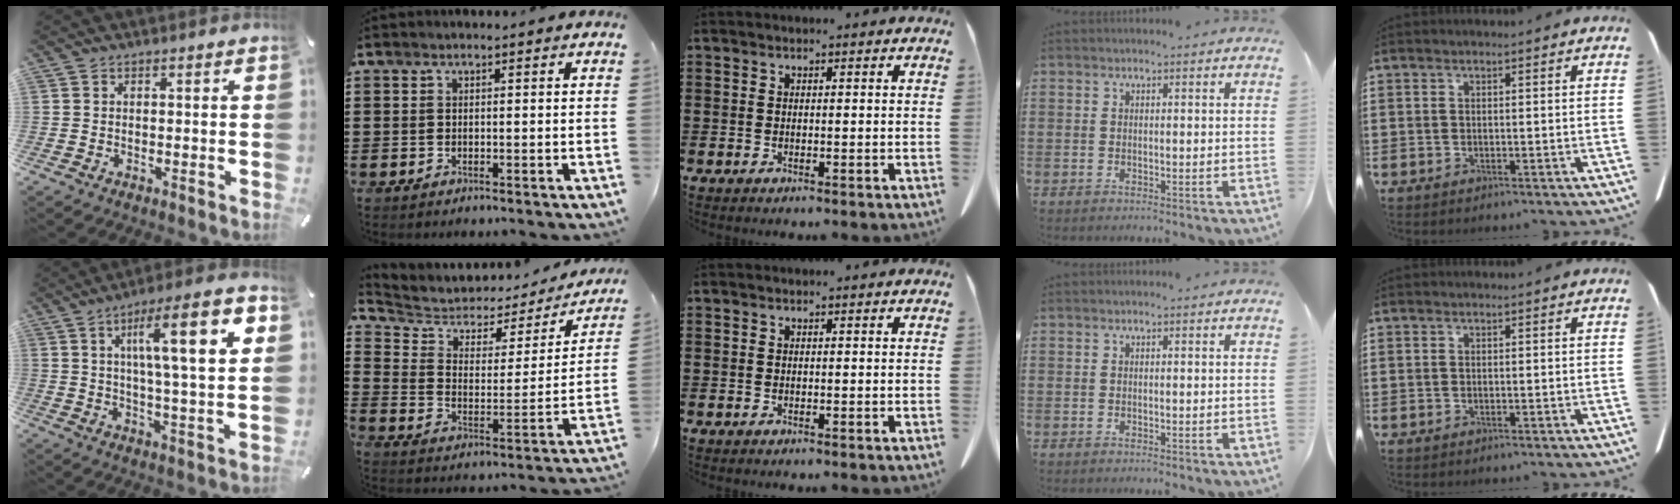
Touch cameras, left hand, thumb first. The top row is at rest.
{"thumb": {"total": 18.0, "force": [6.0, 4.1, 16.5], "torque": [-0.258, -0.009, 0.080]}, "index": {"total": 4.2, "force": [3.5, 2.3, 0.6], "torque": [-0.044, -0.025, 0.054]}}